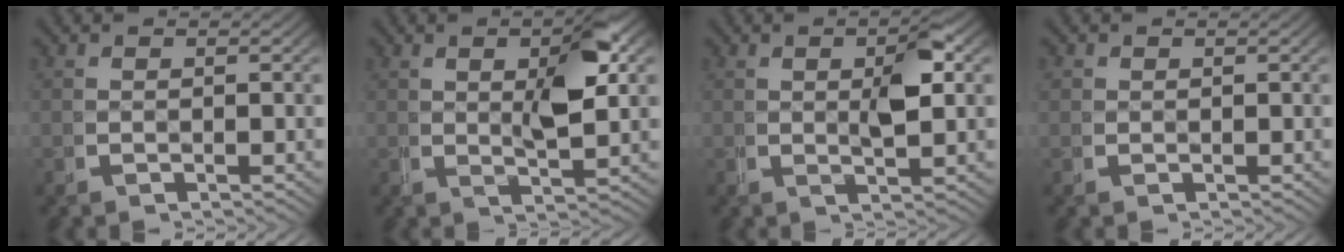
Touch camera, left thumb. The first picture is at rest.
{"total": 5.2, "force": [1.1, 1.3, 4.9], "torque": [-0.082, -0.005, 0.025]}
{"total": 3.6, "force": [0.8, 0.8, 3.5], "torque": [-0.062, -0.002, 0.018]}
{"total": 0.7, "force": [0.4, 0.6, 0.1], "torque": [-0.005, -0.009, 0.011]}